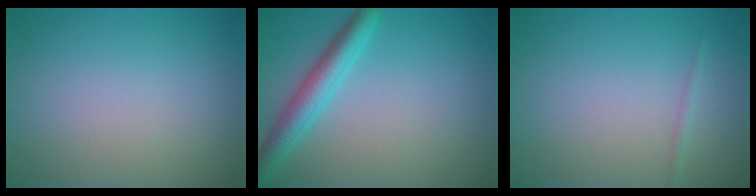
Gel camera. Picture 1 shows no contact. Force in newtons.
{"total": 3.8, "press": 3.8, "slide": 0.2}
{"total": 0.6, "press": 0.6, "slide": 0.0}